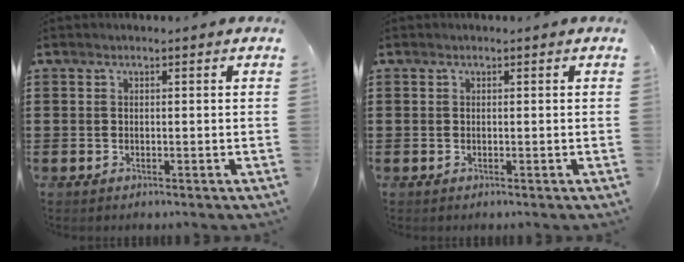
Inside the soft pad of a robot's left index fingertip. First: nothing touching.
{"total": 0.0}